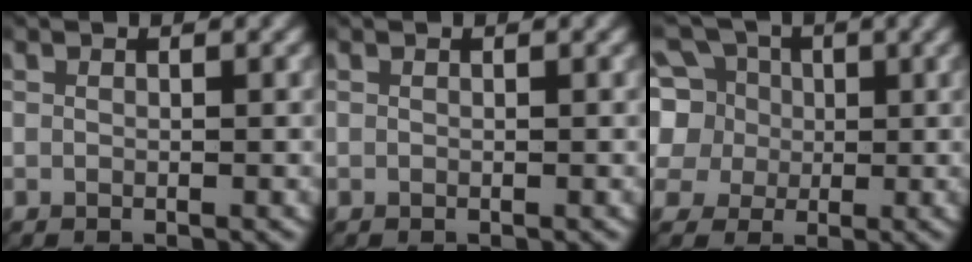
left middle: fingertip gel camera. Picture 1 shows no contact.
{"total": 0.0}
{"total": 10.8, "force": [1.5, 9.8, 4.3], "torque": [-0.112, -0.021, 0.020]}